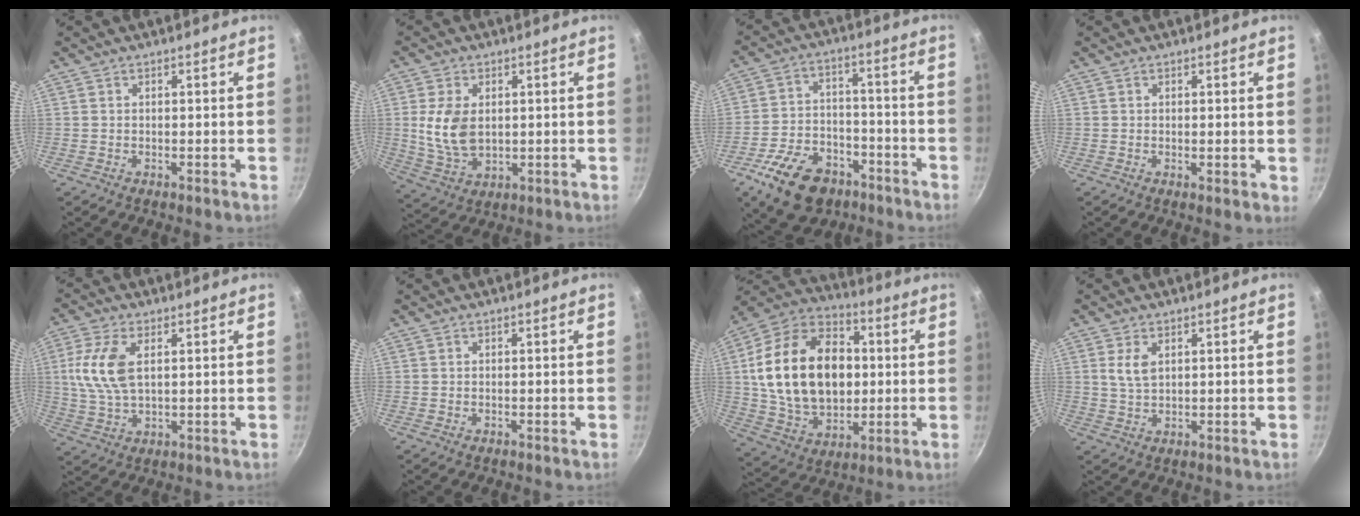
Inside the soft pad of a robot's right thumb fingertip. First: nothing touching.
{"total": 9.6, "force": [1.1, 6.2, 7.2], "torque": [-0.136, -0.016, 0.030]}
{"total": 15.6, "force": [-9.0, 9.6, 8.3], "torque": [-0.128, 0.052, -0.146]}
{"total": 1.2, "force": [0.2, 0.4, 1.1], "torque": [-0.015, -0.007, 0.001]}
{"total": 9.8, "force": [2.1, 5.1, 8.1], "torque": [-0.167, 0.002, 0.042]}
{"total": 0.0}
{"total": 25.4, "force": [2.1, 17.3, 18.5], "torque": [-0.299, 0.017, 0.037]}
{"total": 3.9, "force": [1.4, 2.1, 3.0], "torque": [-0.058, -0.008, 0.029]}